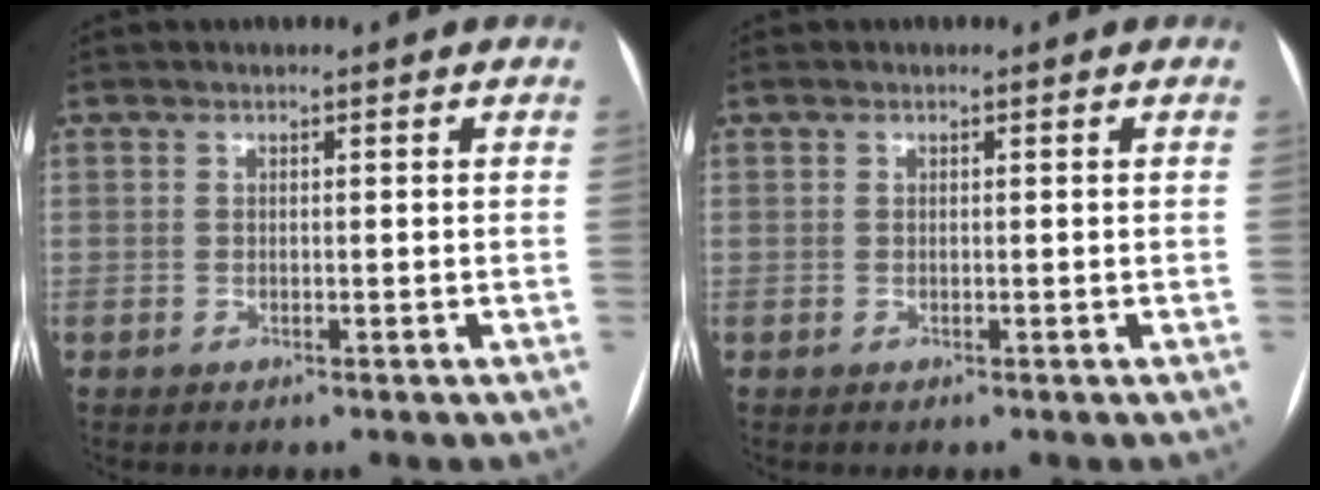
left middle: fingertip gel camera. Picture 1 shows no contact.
{"total": 0.0}